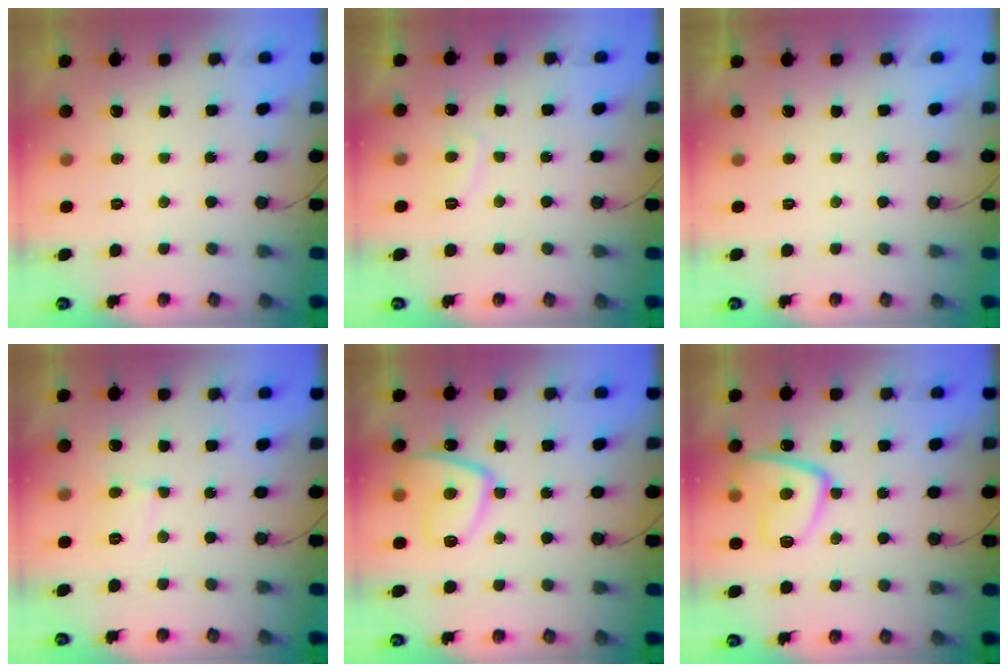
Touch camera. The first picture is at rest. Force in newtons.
{"total": 3.2, "press": 3.1, "slide": 0.5}
{"total": 2.3, "press": 2.3, "slide": 0.4}
{"total": 6.0, "press": 6.0, "slide": 0.5}
{"total": 10.6, "press": 10.5, "slide": 1.2}
{"total": 14.0, "press": 13.9, "slide": 1.3}